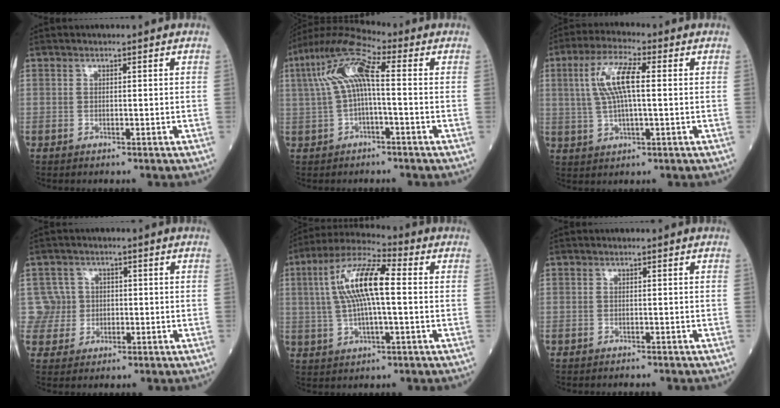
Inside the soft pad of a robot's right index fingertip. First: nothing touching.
{"total": 9.8, "force": [1.4, 1.8, 9.5], "torque": [-0.195, 0.040, 0.022]}
{"total": 8.4, "force": [1.6, 1.7, 8.0], "torque": [-0.170, 0.014, 0.034]}
{"total": 4.0, "force": [0.2, 4.0, -0.6], "torque": [0.025, 0.012, 0.003]}
{"total": 11.8, "force": [1.5, 2.4, 11.5], "torque": [-0.232, 0.024, 0.026]}
{"total": 2.4, "force": [-2.2, 0.1, 0.9], "torque": [-0.015, -0.001, -0.025]}